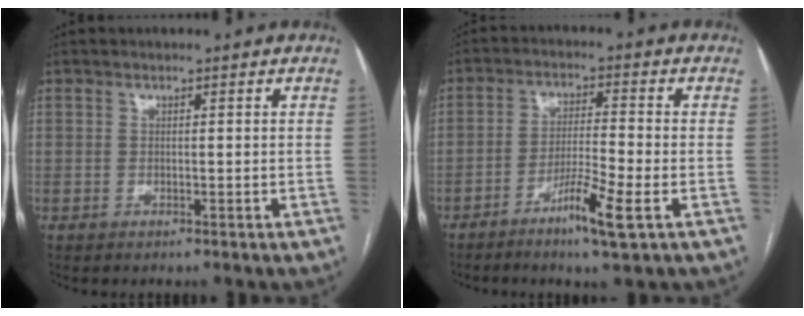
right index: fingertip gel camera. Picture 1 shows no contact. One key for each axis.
{"total": 7.4, "fx": -3.7, "fy": -0.2, "fz": 6.4, "tx": -0.119, "ty": -0.010, "tz": -0.066}